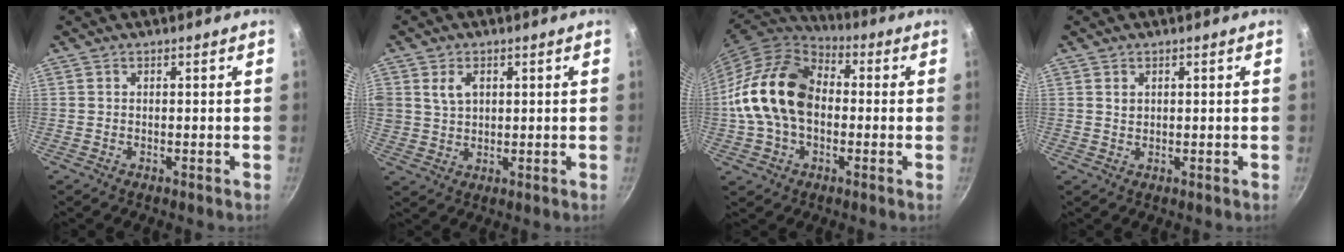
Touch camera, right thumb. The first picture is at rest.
{"total": 4.6, "force": [1.6, 3.4, 2.6], "torque": [-0.030, -0.003, 0.034]}
{"total": 18.7, "force": [-0.2, 13.1, 13.3], "torque": [-0.228, 0.038, -0.016]}
{"total": 1.3, "force": [0.6, 1.0, 0.6], "torque": [-0.008, 0.000, 0.011]}